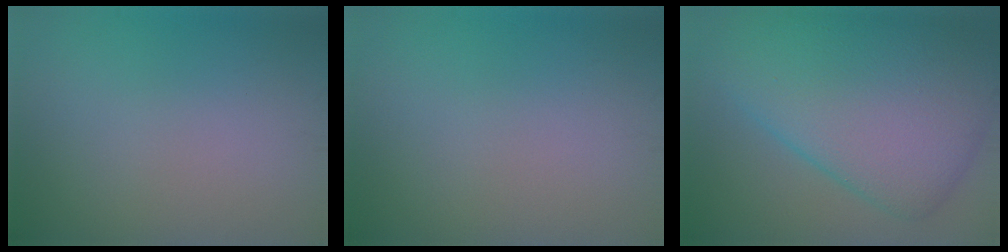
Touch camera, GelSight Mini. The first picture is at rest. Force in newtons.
{"total": 0.0}
{"total": 11.6, "press": 11.6, "slide": 0.2}